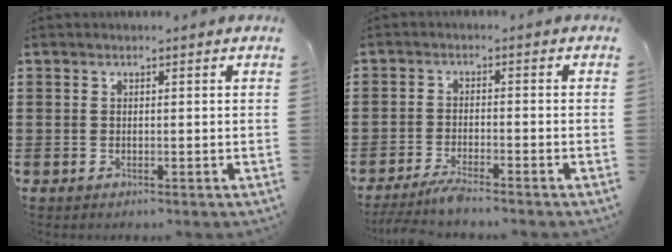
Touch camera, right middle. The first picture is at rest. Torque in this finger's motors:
{"motor_torque": [0.41, 0.18, 0.03, 0.04]}